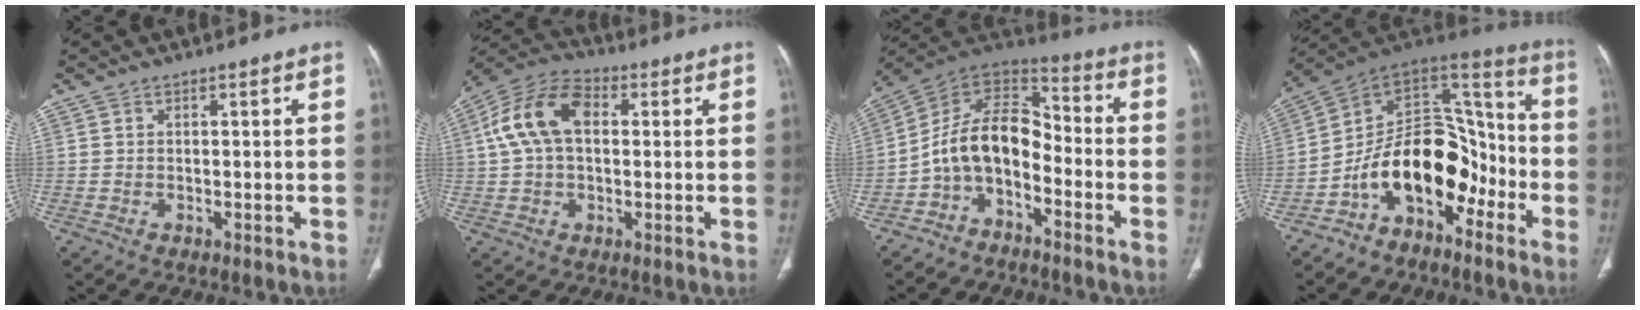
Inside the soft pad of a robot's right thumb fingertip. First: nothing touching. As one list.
[{"total": 12.6, "force": [2.2, 8.0, 9.6], "torque": [-0.187, 0.033, 0.033]}, {"total": 12.0, "force": [-4.6, 7.5, 8.2], "torque": [-0.127, 0.091, -0.096]}, {"total": 18.2, "force": [-8.2, 11.1, 12.0], "torque": [-0.153, 0.107, -0.147]}]